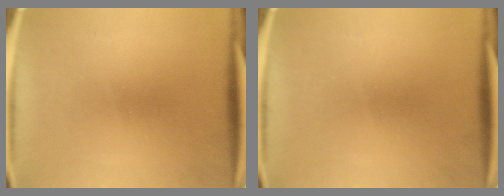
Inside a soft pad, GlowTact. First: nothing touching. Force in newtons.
{"total": 0.0}